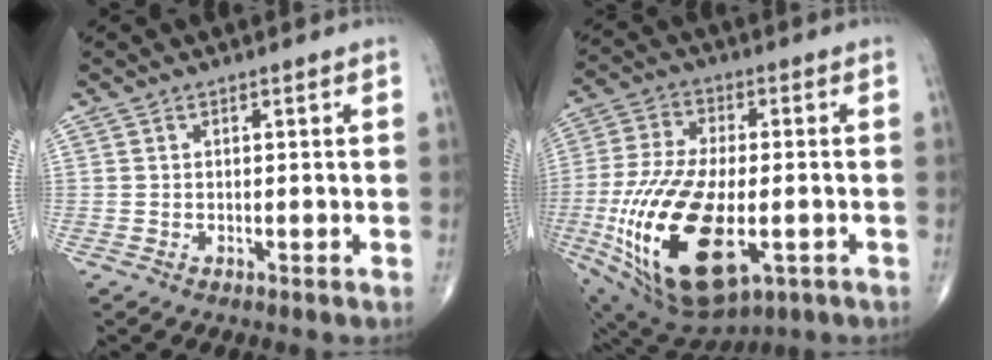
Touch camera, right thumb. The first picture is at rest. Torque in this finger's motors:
{"motor_torque": [0.83, 0.78, 2.35, -0.42, 0.47]}